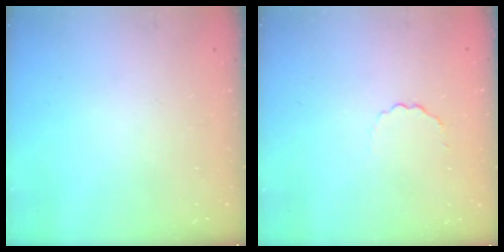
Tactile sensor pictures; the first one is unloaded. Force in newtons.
{"total": 2.2, "press": 2.1, "slide": 0.8}